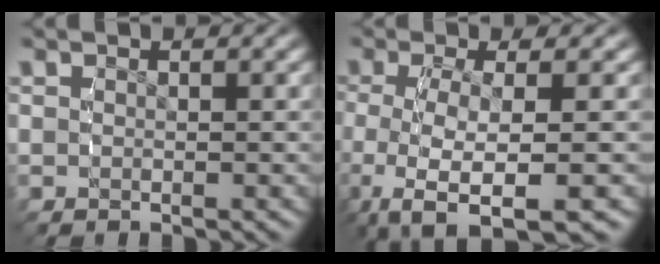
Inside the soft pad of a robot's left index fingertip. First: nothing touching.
{"total": 9.4, "force": [-6.2, 4.2, 5.6], "torque": [-0.154, -0.063, -0.066]}